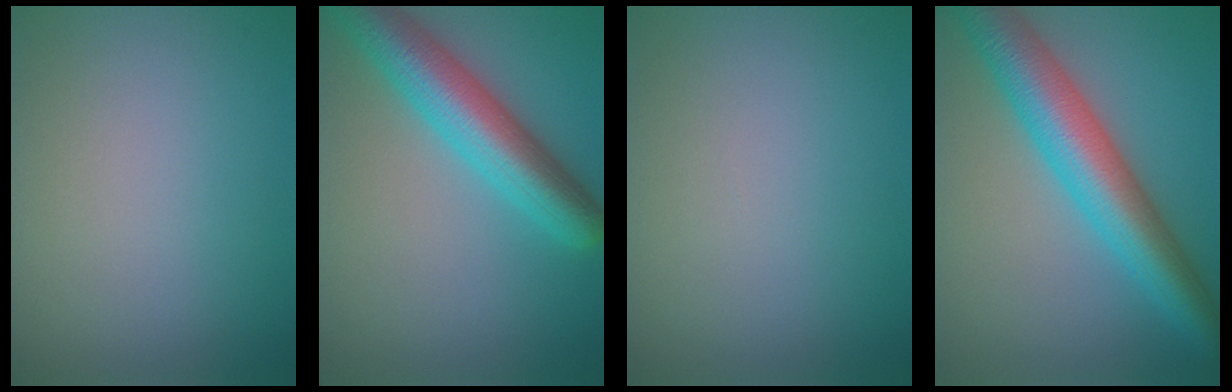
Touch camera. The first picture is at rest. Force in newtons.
{"total": 7.5, "press": 7.5, "slide": 0.3}
{"total": 0.0}
{"total": 8.4, "press": 8.4, "slide": 0.1}